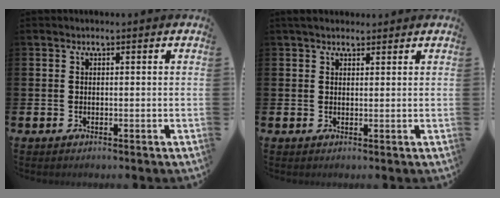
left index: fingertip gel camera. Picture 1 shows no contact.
{"total": 2.4, "force": [2.1, 1.0, 0.5], "torque": [0.004, -0.006, 0.035]}